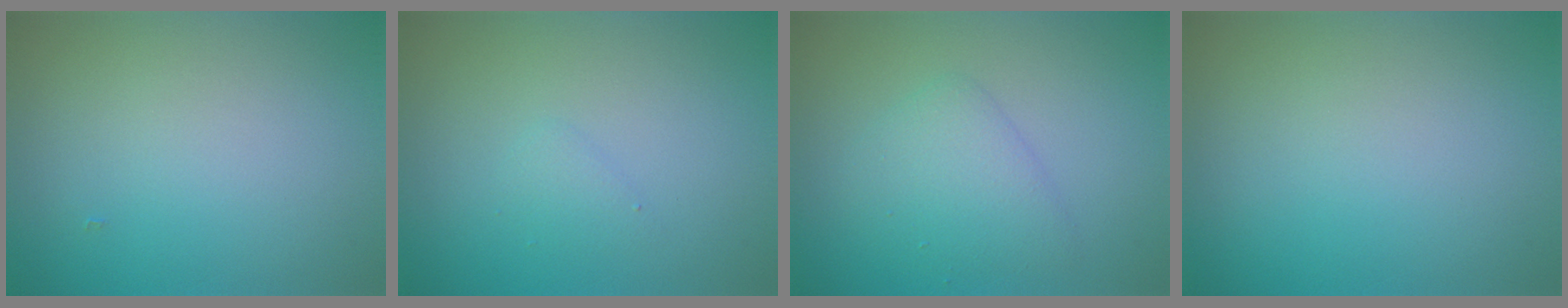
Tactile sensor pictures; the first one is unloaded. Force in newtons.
{"total": 0.8, "press": 0.8, "slide": 0.1}
{"total": 2.9, "press": 2.9, "slide": 0.0}
{"total": 0.0}